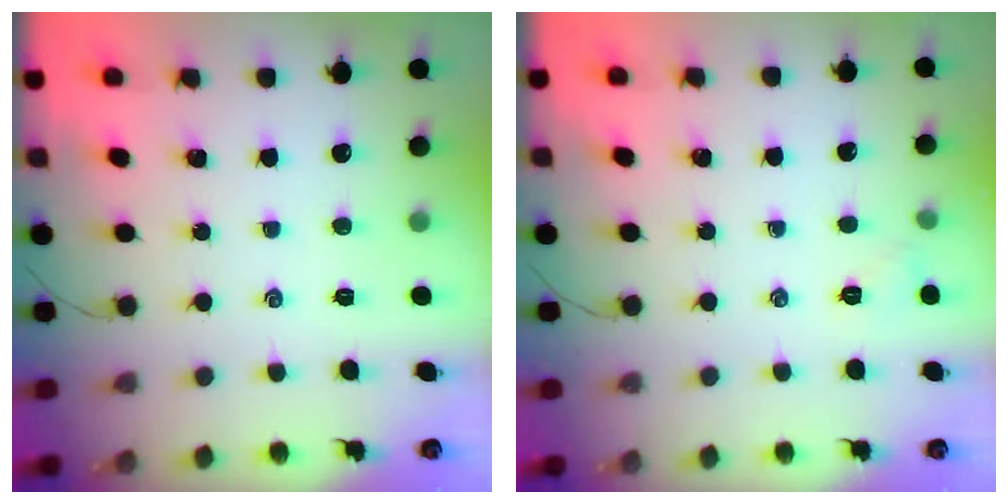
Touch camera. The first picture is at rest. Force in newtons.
{"total": 3.8, "press": 3.6, "slide": 1.2}